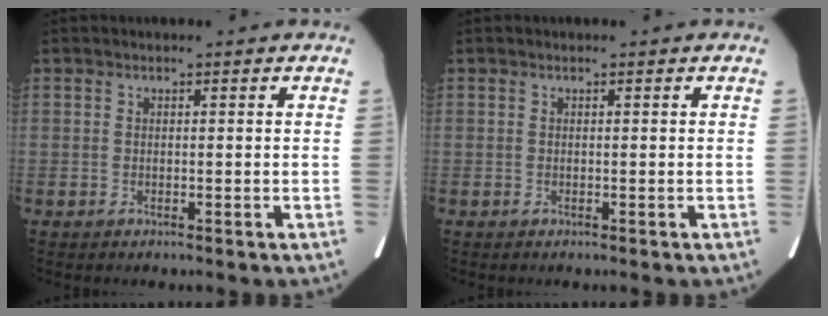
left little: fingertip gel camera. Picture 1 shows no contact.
{"total": 0.0}